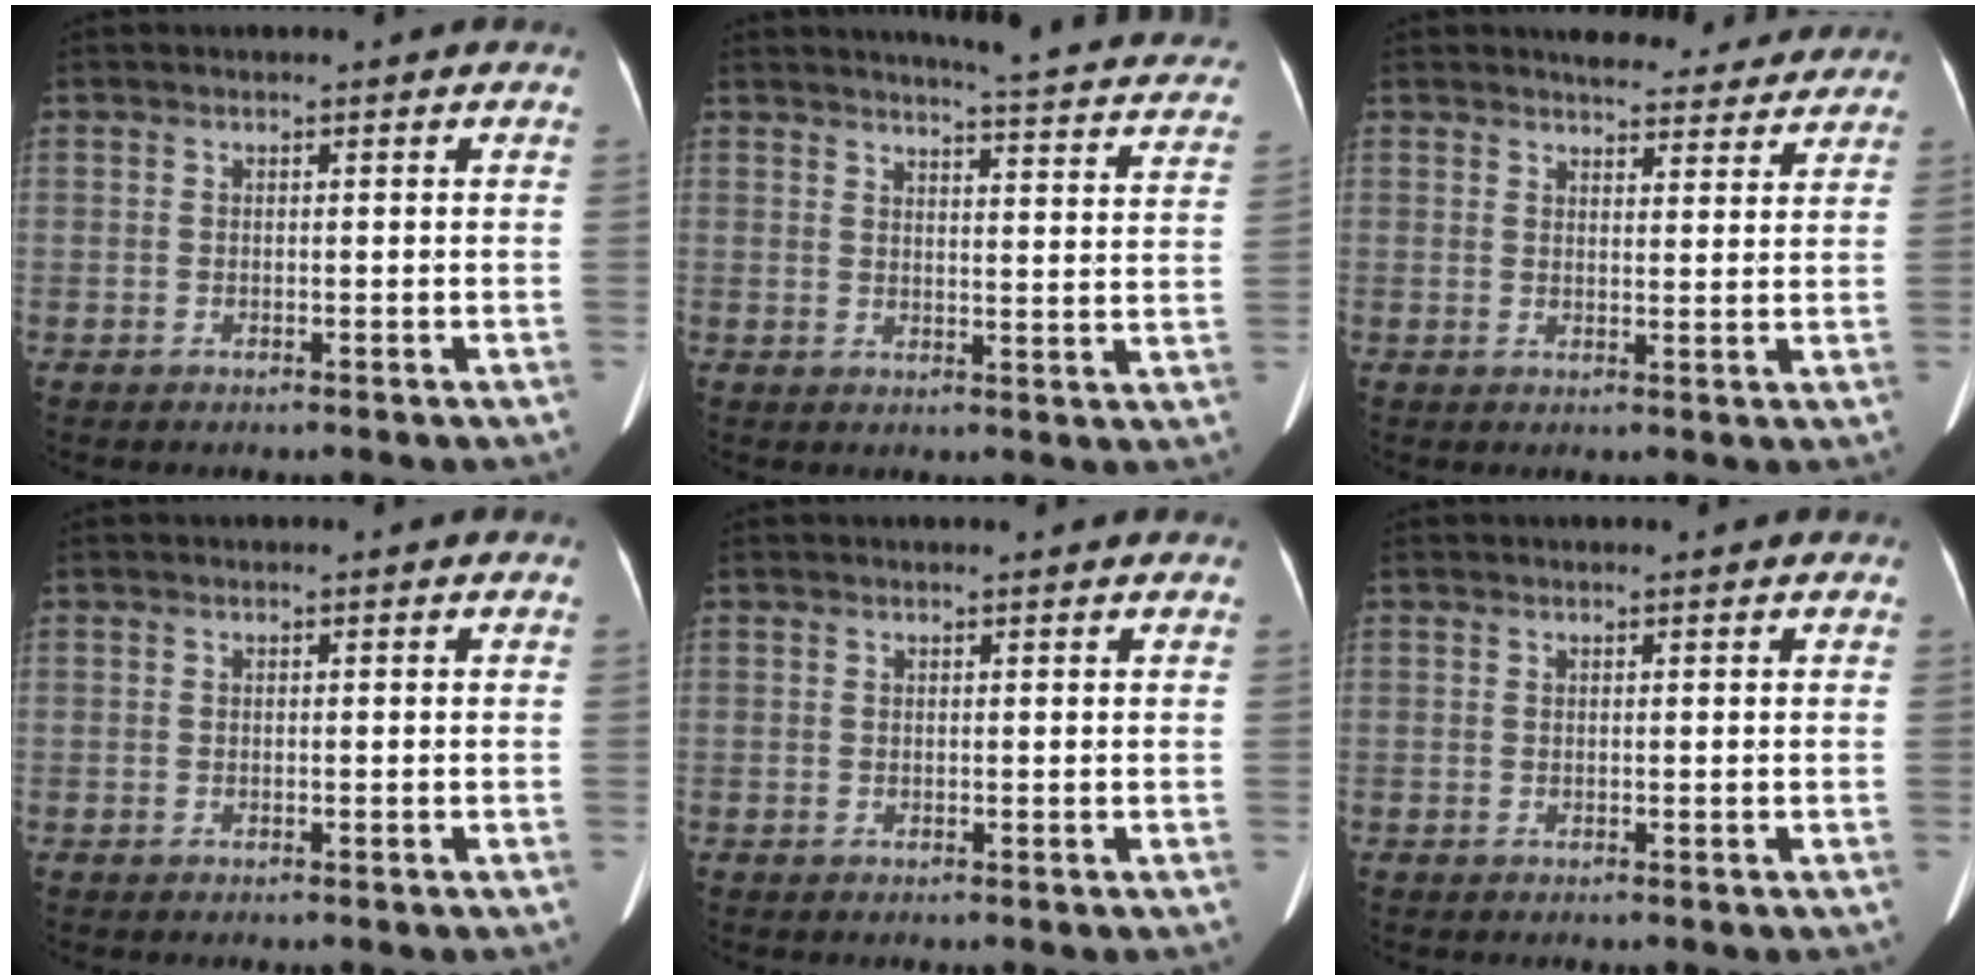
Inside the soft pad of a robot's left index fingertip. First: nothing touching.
{"total": 19.1, "force": [18.0, 1.6, 6.3], "torque": [-0.071, -0.069, 0.187]}
{"total": 9.1, "force": [8.6, 2.5, 1.8], "torque": [-0.009, 0.001, 0.097]}
{"total": 0.0}
{"total": 1.1, "force": [1.1, 0.1, 0.3], "torque": [-0.008, 0.006, 0.013]}
{"total": 0.6, "force": [0.6, 0.0, 0.2], "torque": [-0.005, 0.004, 0.007]}